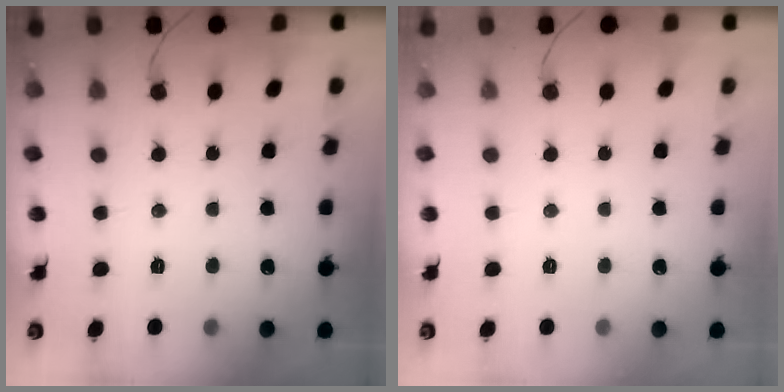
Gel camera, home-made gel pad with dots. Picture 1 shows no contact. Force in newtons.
{"total": 0.0}